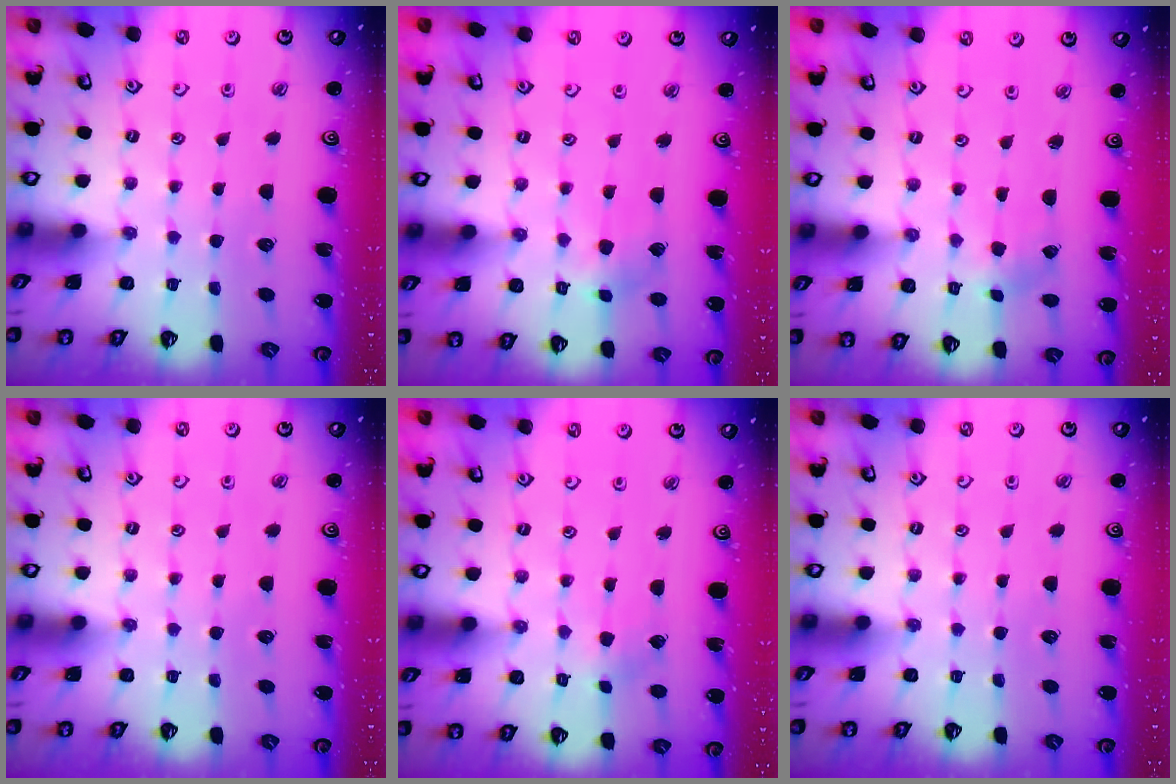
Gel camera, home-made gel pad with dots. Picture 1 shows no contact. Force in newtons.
{"total": 4.8, "press": 4.7, "slide": 0.6}
{"total": 1.1, "press": 1.1, "slide": 0.2}
{"total": 0.0}
{"total": 2.9, "press": 2.9, "slide": 0.2}
{"total": 0.0}